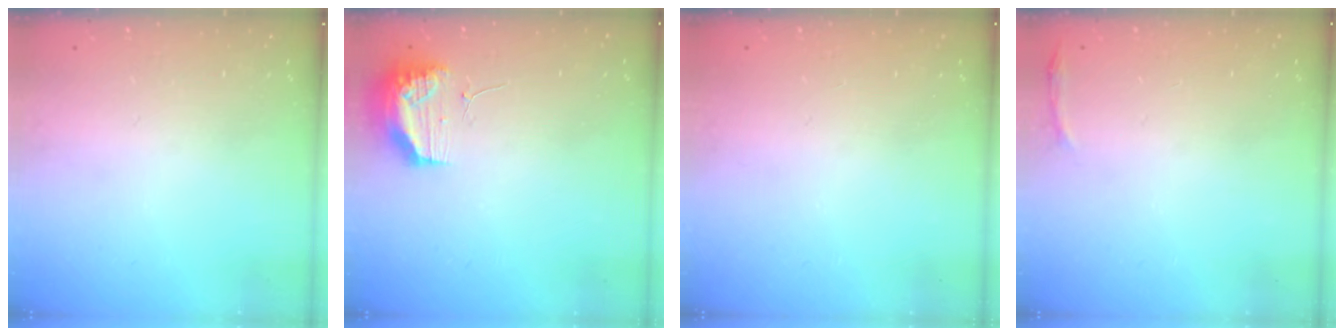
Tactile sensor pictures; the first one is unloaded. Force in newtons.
{"total": 13.5, "press": 11.5, "slide": 7.0}
{"total": 0.0}
{"total": 3.0, "press": 1.9, "slide": 2.3}